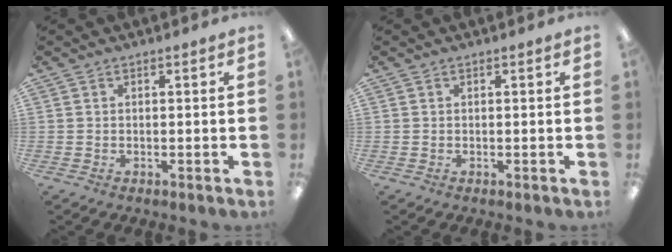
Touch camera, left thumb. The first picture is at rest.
{"total": 0.0}